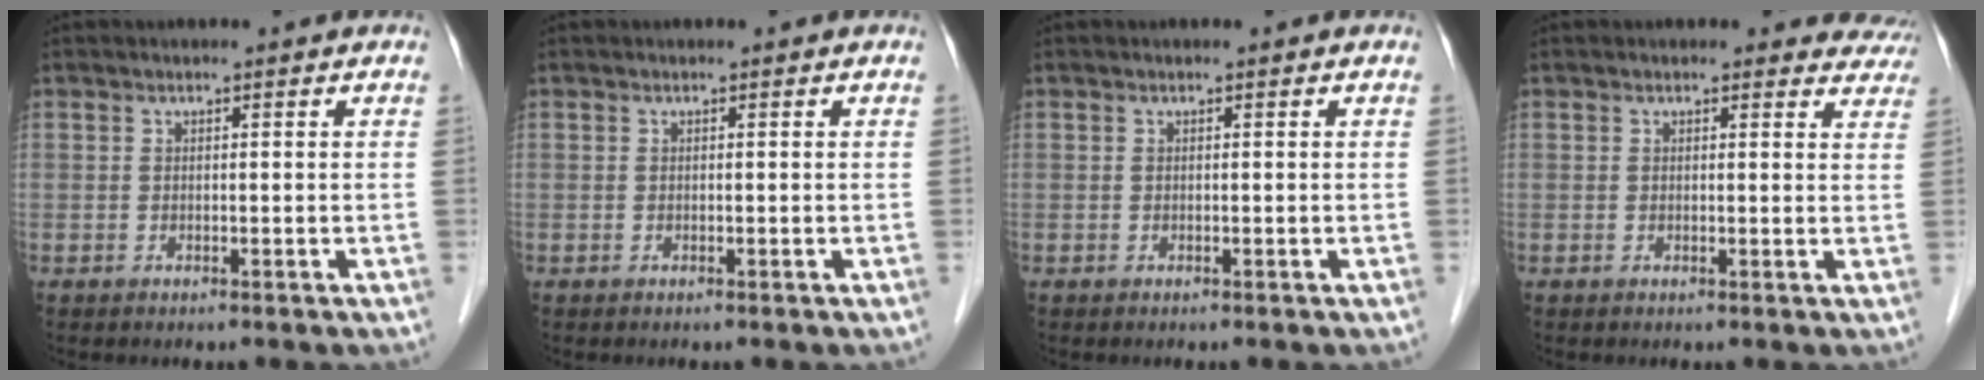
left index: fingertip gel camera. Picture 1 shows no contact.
{"total": 0.0}
{"total": 0.0}
{"total": 5.6, "force": [5.1, 2.1, 0.2], "torque": [0.030, -0.010, 0.025]}